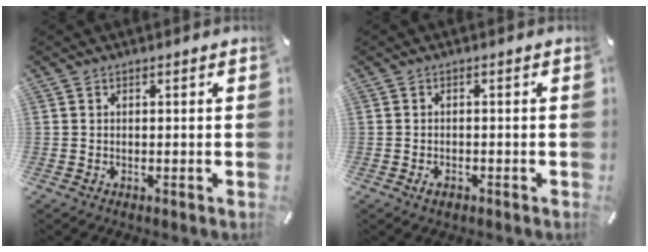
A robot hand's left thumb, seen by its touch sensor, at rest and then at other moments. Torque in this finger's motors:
{"motor_torque": [0.26, 0.25, -0.03, 0.04, -0.01]}